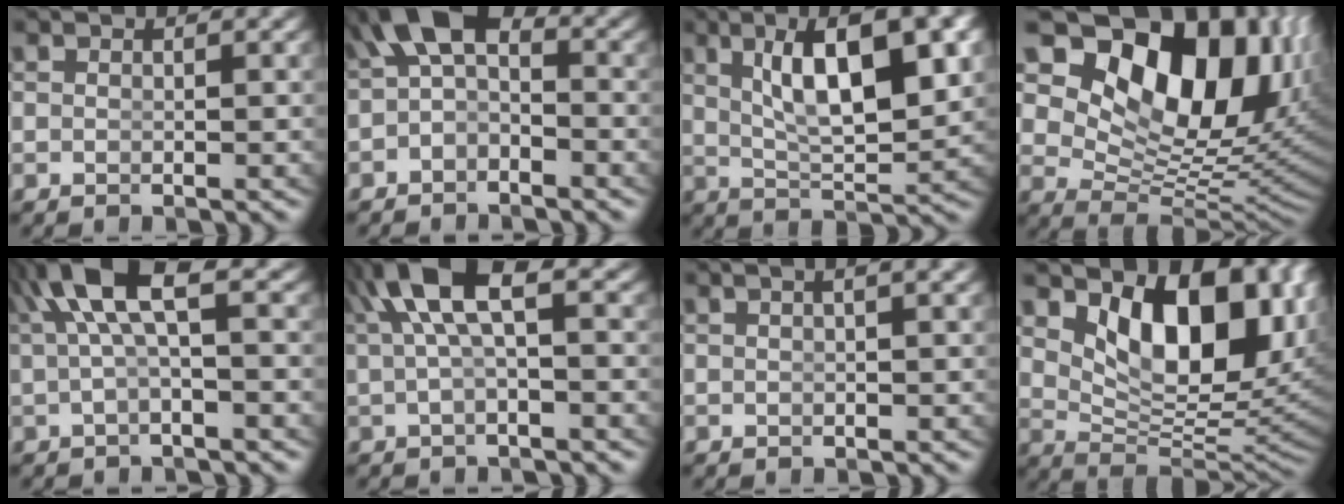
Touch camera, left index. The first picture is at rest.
{"total": 4.6, "force": [0.6, 3.0, 3.4], "torque": [-0.055, -0.015, 0.008]}
{"total": 8.3, "force": [2.5, 2.2, 7.6], "torque": [-0.111, 0.000, 0.050]}
{"total": 21.4, "force": [6.6, 13.5, 15.3], "torque": [-0.252, 0.003, 0.099]}
{"total": 4.7, "force": [1.4, 1.2, 4.3], "torque": [-0.082, 0.007, 0.021]}
{"total": 5.2, "force": [1.5, 1.8, 4.6], "torque": [-0.089, 0.007, 0.024]}
{"total": 2.4, "force": [0.9, 0.1, 2.2], "torque": [-0.015, 0.017, 0.009]}
{"total": 13.8, "force": [3.9, 7.5, 10.9], "torque": [-0.158, -0.015, 0.069]}